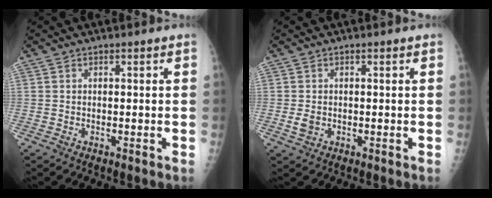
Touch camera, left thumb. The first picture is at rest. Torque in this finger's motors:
{"motor_torque": [-0.32, 0.27, 0.25, 0.06, 0.08]}